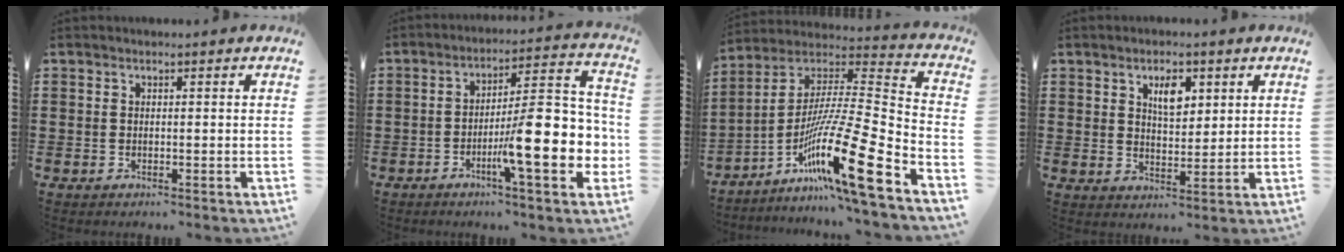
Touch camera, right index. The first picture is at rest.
{"total": 14.5, "force": [-4.0, 3.3, 13.5], "torque": [-0.194, -0.021, -0.071]}
{"total": 17.9, "force": [-10.1, 1.3, 14.7], "torque": [-0.271, -0.004, -0.185]}
{"total": 4.5, "force": [2.2, 2.3, 3.1], "torque": [-0.047, 0.000, 0.033]}